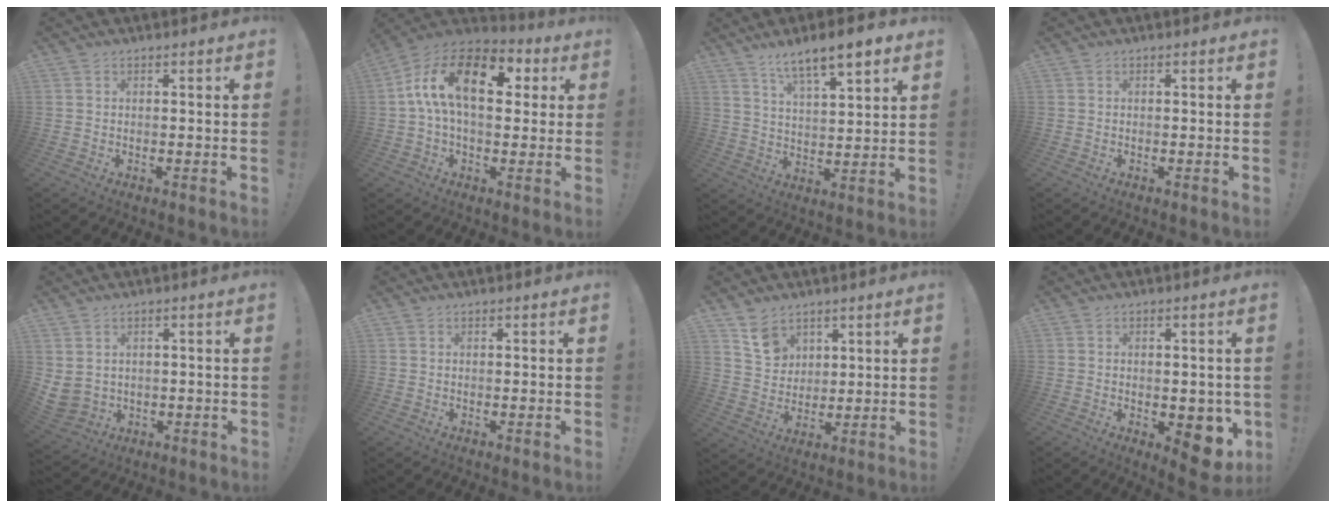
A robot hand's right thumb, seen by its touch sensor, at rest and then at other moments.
{"total": 18.1, "force": [4.1, 9.7, 14.7], "torque": [-0.256, 0.008, 0.064]}
{"total": 10.4, "force": [7.8, 2.3, 6.6], "torque": [-0.114, -0.041, 0.133]}
{"total": 0.0}
{"total": 4.6, "force": [2.4, 3.6, 1.5], "torque": [-0.028, -0.012, 0.048]}
{"total": 0.0}
{"total": 8.8, "force": [5.7, 6.2, 2.4], "torque": [-0.032, -0.037, 0.113]}
{"total": 8.1, "force": [-2.2, 5.0, 5.9], "torque": [-0.043, 0.007, -0.027]}